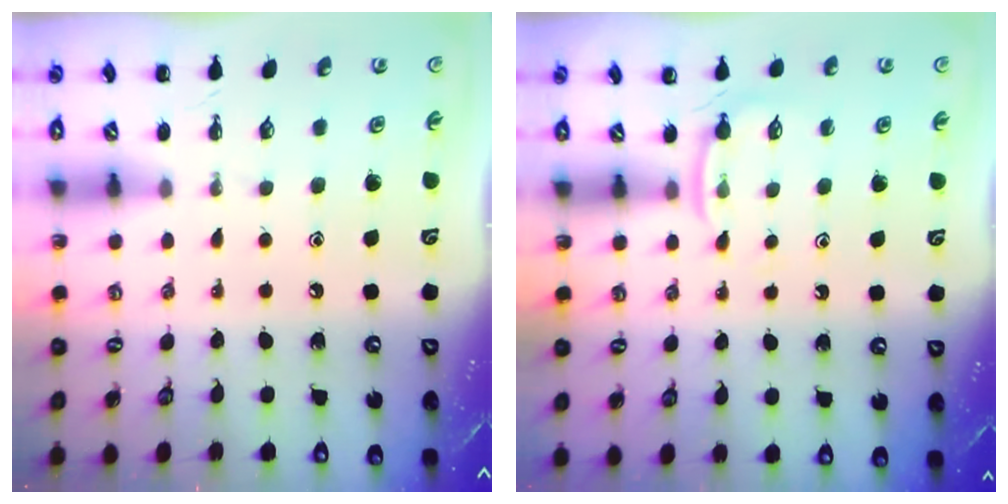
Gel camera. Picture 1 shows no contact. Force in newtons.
{"total": 4.6, "press": 4.4, "slide": 1.3}